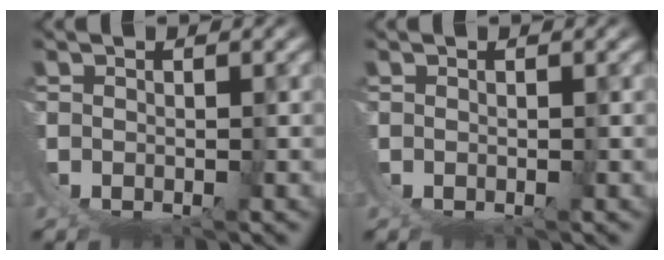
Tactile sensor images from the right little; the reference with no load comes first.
{"total": 0.0}